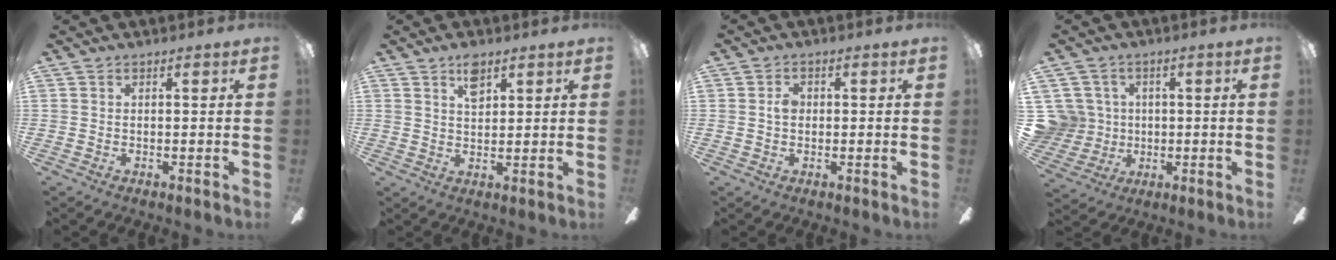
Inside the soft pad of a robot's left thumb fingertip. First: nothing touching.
{"total": 5.0, "force": [3.0, 2.6, 3.0], "torque": [-0.043, -0.003, 0.049]}
{"total": 2.6, "force": [0.4, 2.0, 1.6], "torque": [-0.033, 0.008, 0.005]}
{"total": 9.2, "force": [1.6, 8.9, 1.6], "torque": [-0.076, -0.007, 0.039]}